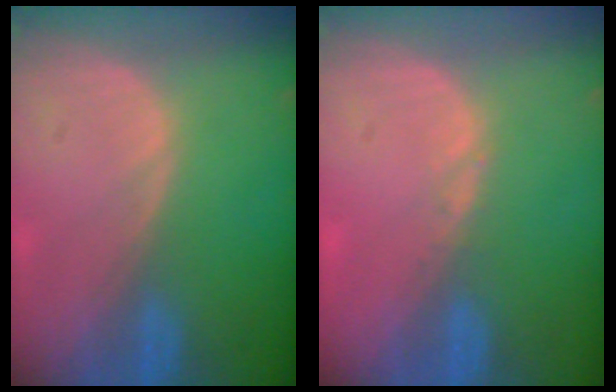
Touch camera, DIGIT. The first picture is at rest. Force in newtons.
{"total": 0.6, "press": 0.5, "slide": 0.3}